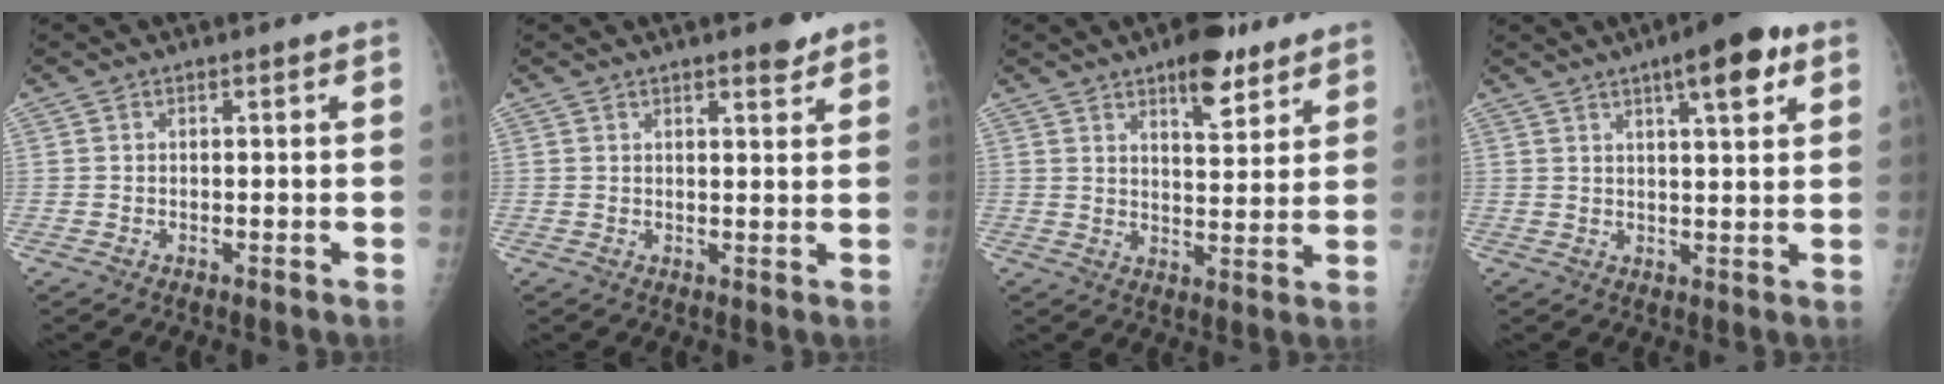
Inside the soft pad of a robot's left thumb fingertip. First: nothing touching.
{"total": 3.3, "force": [2.3, 0.9, 2.2], "torque": [-0.024, -0.012, 0.029]}
{"total": 9.3, "force": [6.0, 3.7, 6.1], "torque": [-0.067, -0.033, 0.087]}
{"total": 9.7, "force": [5.0, 2.6, 7.9], "torque": [-0.099, -0.011, 0.066]}